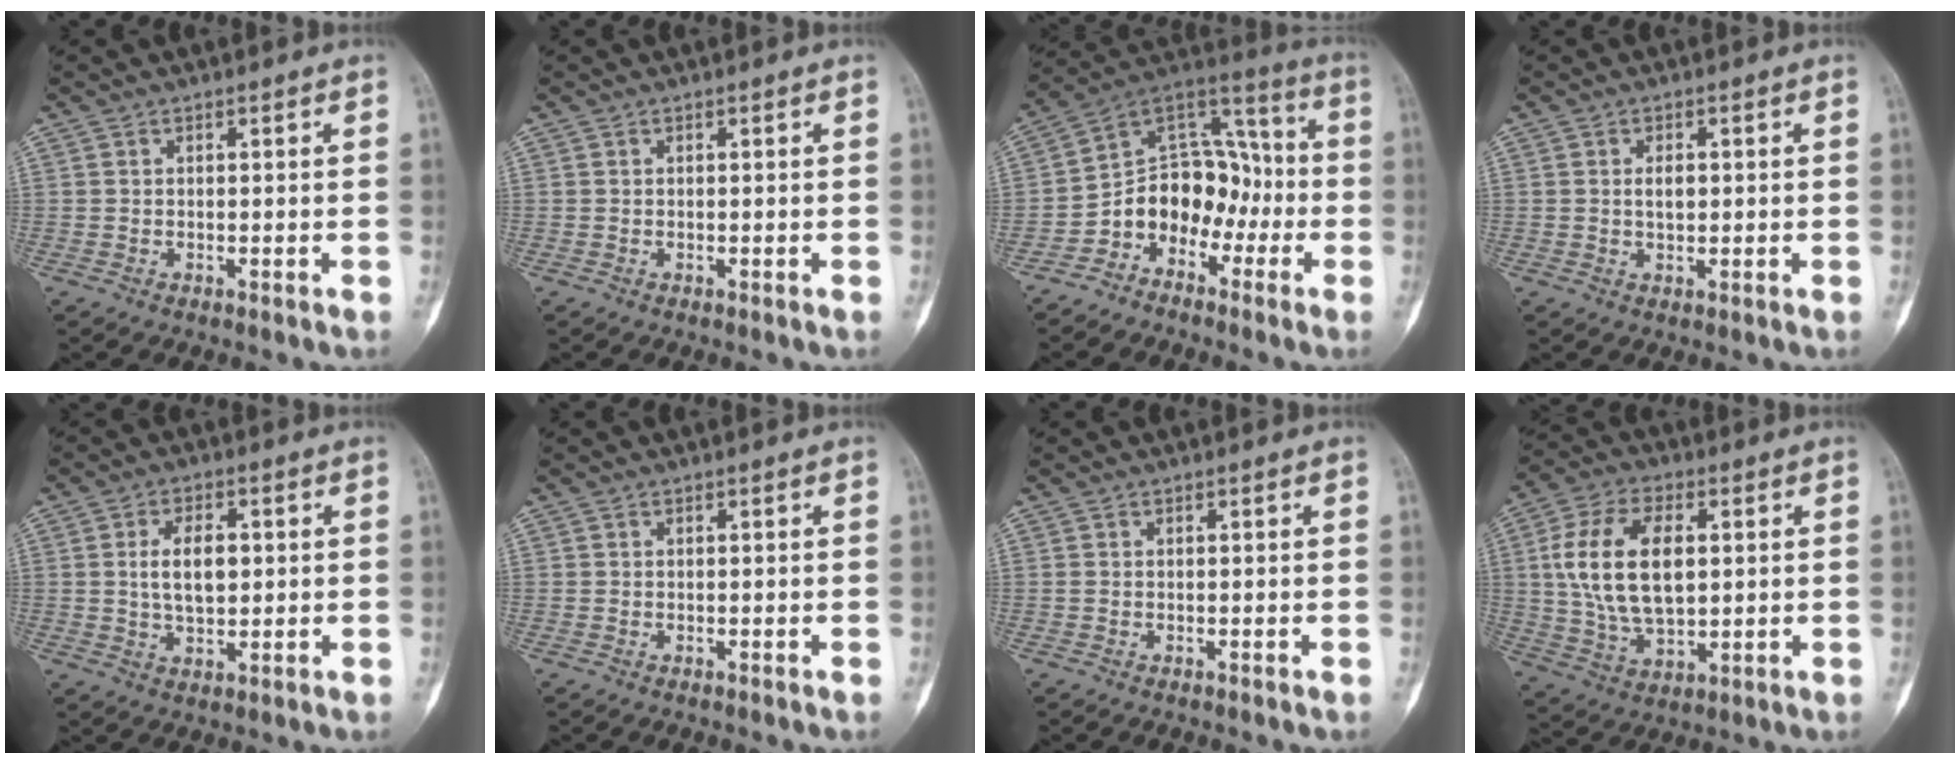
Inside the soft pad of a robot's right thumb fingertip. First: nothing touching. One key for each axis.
{"total": 0.0}
{"total": 13.6, "fx": -5.0, "fy": 10.3, "fz": 7.3, "tx": -0.075, "ty": 0.090, "tz": -0.098}
{"total": 2.6, "fx": 0.3, "fy": 1.4, "fz": 2.1, "tx": -0.030, "ty": 0.001, "tz": 0.005}
{"total": 7.4, "fx": 1.0, "fy": 4.2, "fz": 6.1, "tx": -0.096, "ty": -0.001, "tz": 0.017}
{"total": 0.0}
{"total": 0.0}
{"total": 16.6, "fx": 2.6, "fy": 9.4, "fz": 13.4, "tx": -0.247, "ty": 0.002, "tz": 0.051}